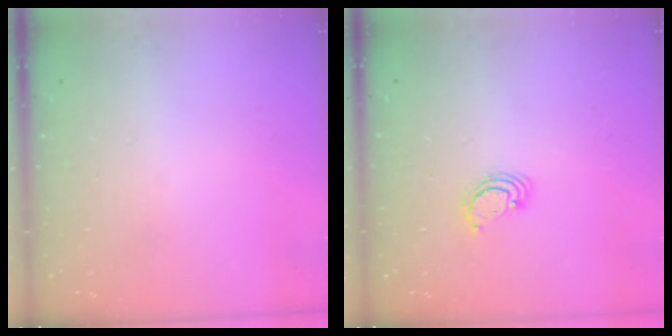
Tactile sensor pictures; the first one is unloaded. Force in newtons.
{"total": 2.6, "press": 2.5, "slide": 0.3}